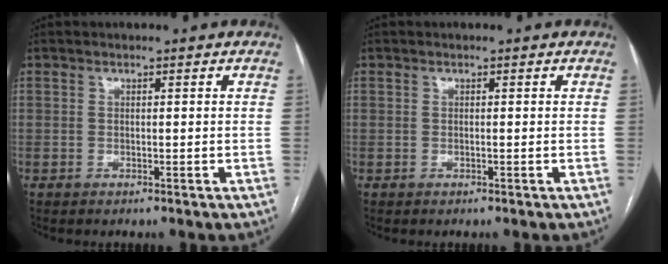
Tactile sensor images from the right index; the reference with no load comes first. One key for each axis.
{"total": 0.0}